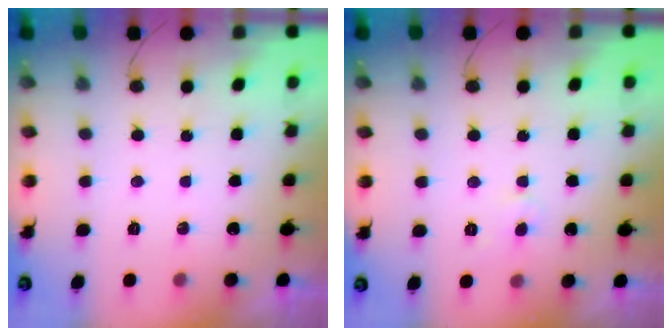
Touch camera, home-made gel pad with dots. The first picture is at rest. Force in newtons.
{"total": 2.3, "press": 2.3, "slide": 0.1}